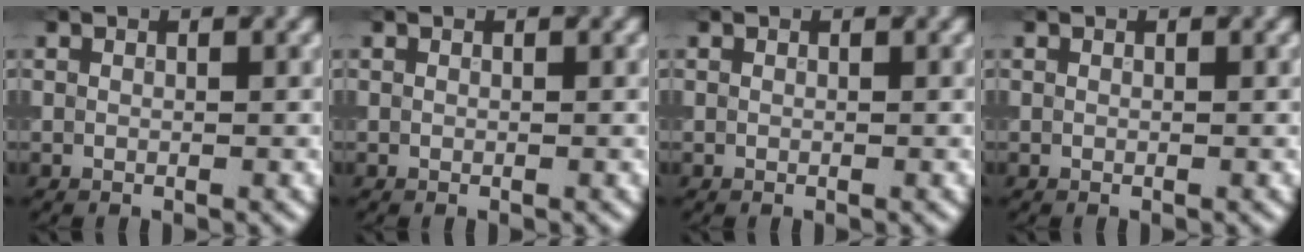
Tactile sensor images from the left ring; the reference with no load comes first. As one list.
[{"total": 0.0}, {"total": 0.0}, {"total": 0.0}]